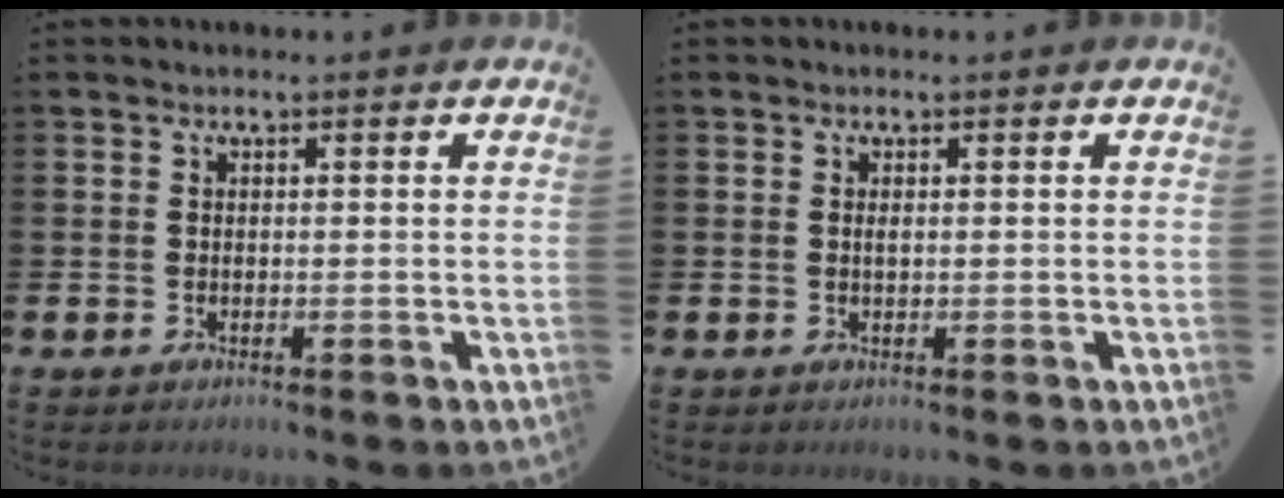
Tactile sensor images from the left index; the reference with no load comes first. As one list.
[{"total": 0.6, "force": [0.2, 0.2, 0.6], "torque": [-0.004, -0.003, 0.003]}]